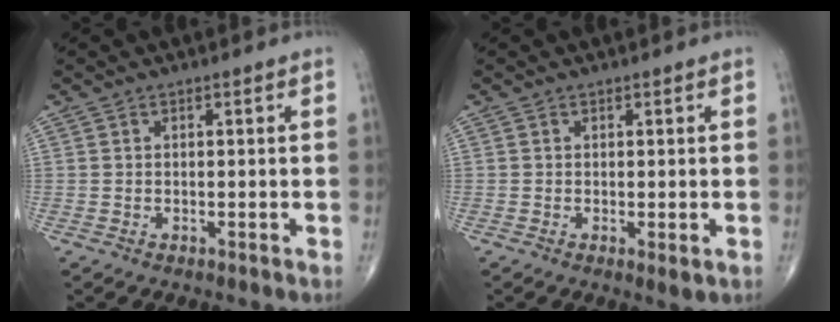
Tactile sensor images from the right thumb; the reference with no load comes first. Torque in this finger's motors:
{"motor_torque": [-0.17, -0.10, -0.42, -0.11, -0.01]}